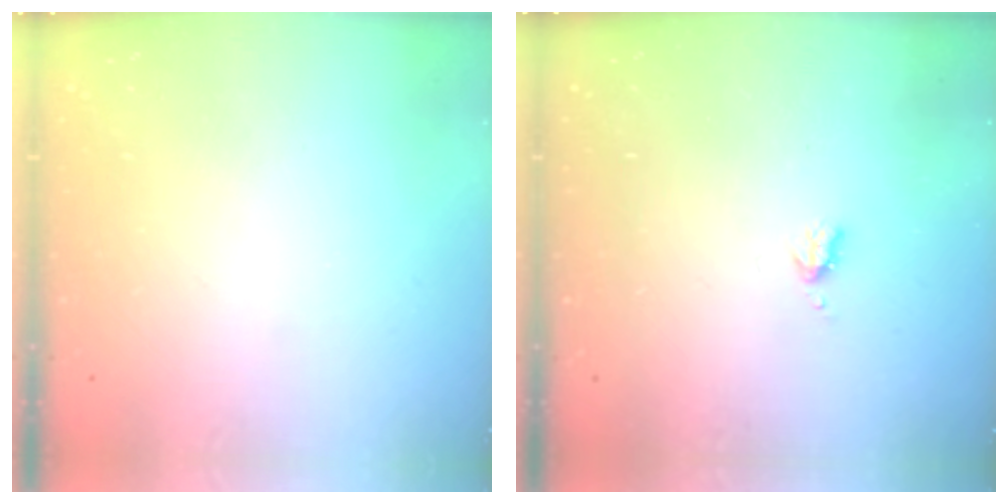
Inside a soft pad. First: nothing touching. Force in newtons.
{"total": 3.3, "press": 3.3, "slide": 0.6}